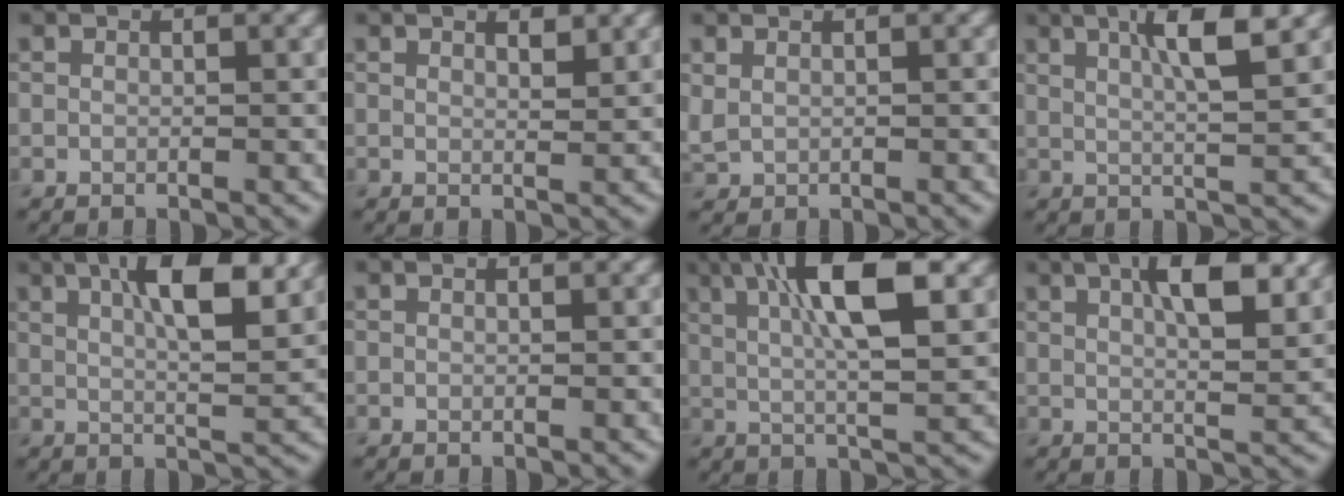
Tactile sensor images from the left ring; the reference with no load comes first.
{"total": 1.5, "force": [1.2, 0.3, 0.8], "torque": [-0.011, 0.000, 0.021]}
{"total": 0.9, "force": [0.4, 0.6, 0.5], "torque": [-0.015, -0.001, 0.013]}
{"total": 5.7, "force": [2.5, 1.1, 5.0], "torque": [-0.075, 0.004, 0.038]}
{"total": 8.7, "force": [3.7, 2.5, 7.5], "torque": [-0.108, 0.014, 0.051]}
{"total": 0.0}
{"total": 9.5, "force": [3.2, 2.4, 8.6], "torque": [-0.135, 0.008, 0.049]}
{"total": 6.9, "force": [2.9, 2.1, 5.9], "torque": [-0.084, 0.009, 0.039]}